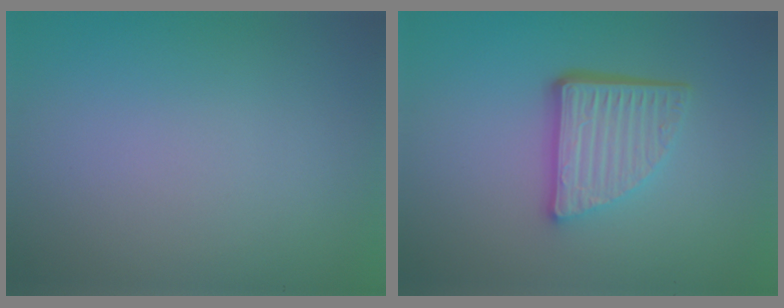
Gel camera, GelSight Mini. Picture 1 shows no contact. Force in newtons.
{"total": 5.4, "press": 3.7, "slide": 3.9}